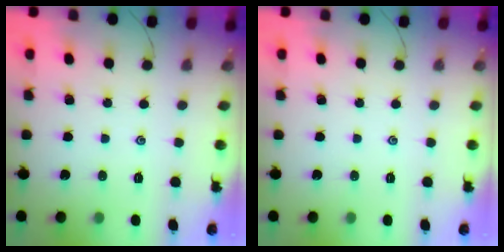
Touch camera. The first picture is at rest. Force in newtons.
{"total": 0.0}